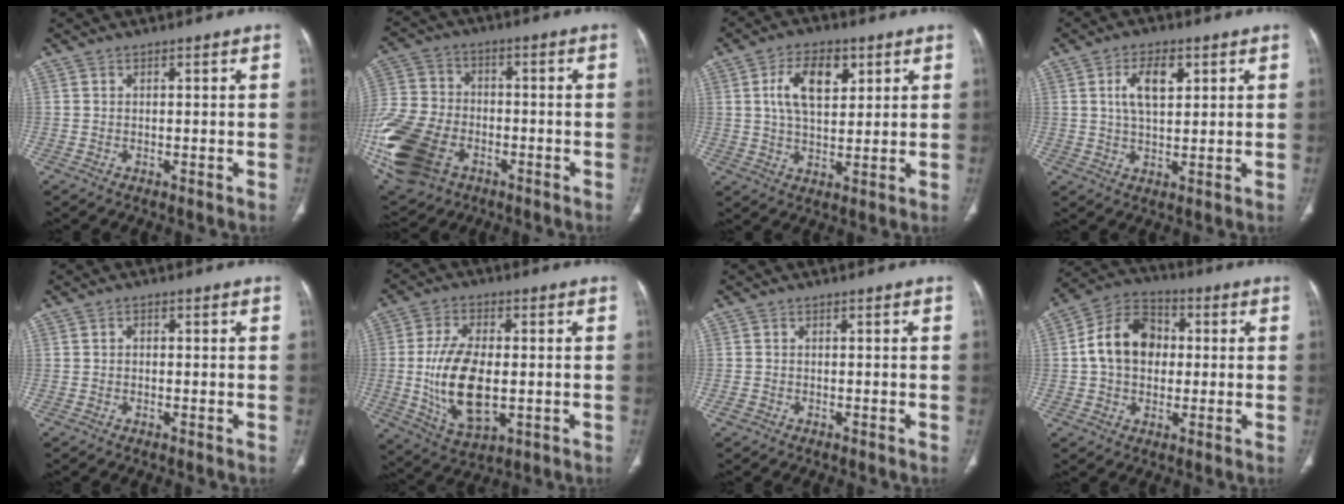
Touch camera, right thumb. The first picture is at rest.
{"total": 24.9, "force": [-8.9, 17.4, 15.4], "torque": [-0.393, 0.006, -0.151]}
{"total": 9.8, "force": [3.3, 5.5, 7.4], "torque": [-0.112, -0.007, 0.058]}
{"total": 7.0, "force": [2.3, 3.6, 5.5], "torque": [-0.094, -0.004, 0.043]}
{"total": 0.9, "force": [-0.1, 0.7, 0.6], "torque": [-0.005, 0.003, -0.006]}
{"total": 14.8, "force": [-1.4, 7.8, 12.5], "torque": [-0.237, -0.006, -0.015]}
{"total": 1.1, "force": [-0.6, 0.8, 0.3], "torque": [-0.012, 0.002, -0.013]}
{"total": 12.8, "force": [0.9, 9.7, 8.4], "torque": [-0.127, 0.027, 0.006]}